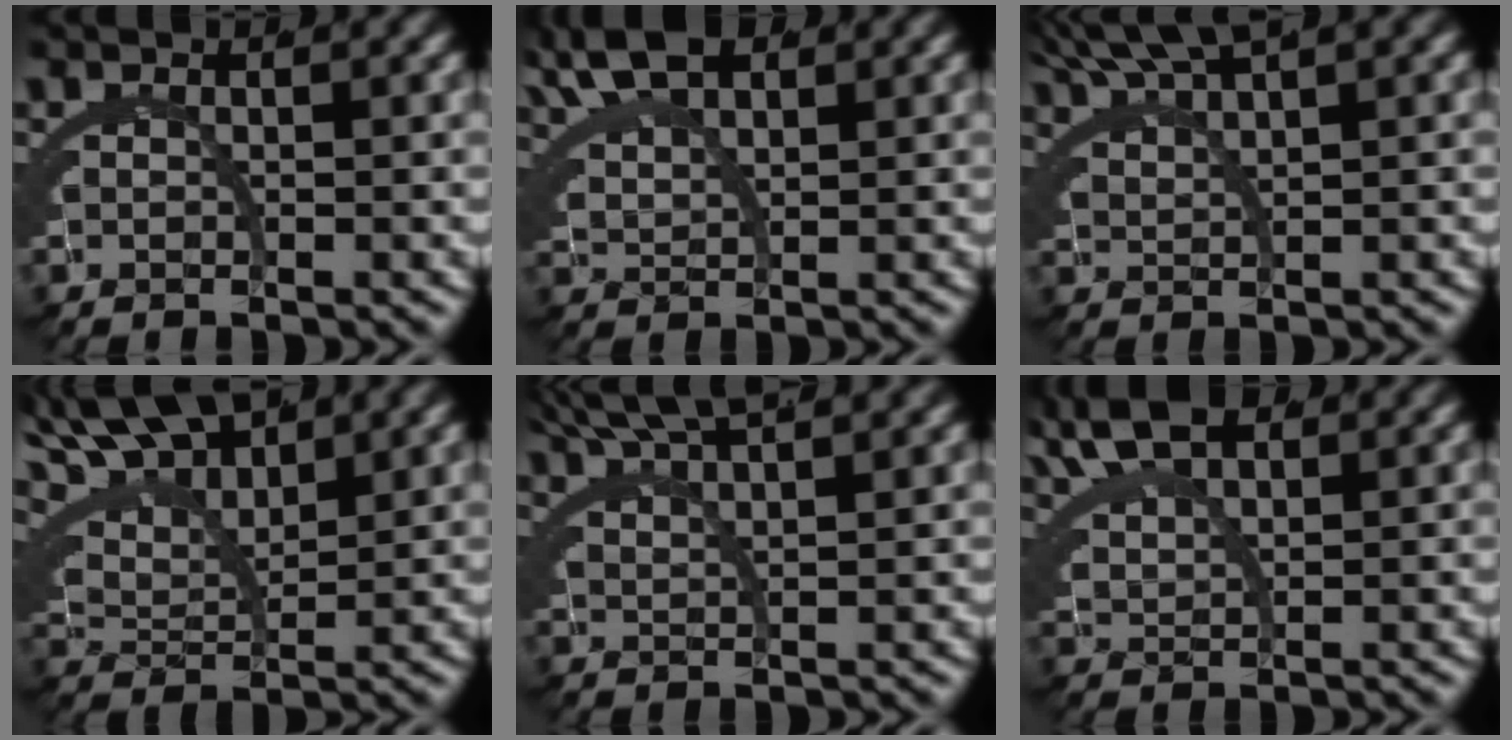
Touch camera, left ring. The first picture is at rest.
{"total": 4.2, "force": [3.7, 0.5, 2.0], "torque": [-0.042, 0.006, 0.072]}
{"total": 3.9, "force": [3.5, -1.3, 1.0], "torque": [-0.006, 0.016, 0.065]}
{"total": 7.5, "force": [5.9, 2.7, 3.7], "torque": [-0.071, 0.027, 0.092]}
{"total": 4.5, "force": [4.2, -1.2, 1.3], "torque": [-0.011, 0.016, 0.074]}
{"total": 4.2, "force": [3.7, 0.5, 2.0], "torque": [-0.045, 0.006, 0.072]}